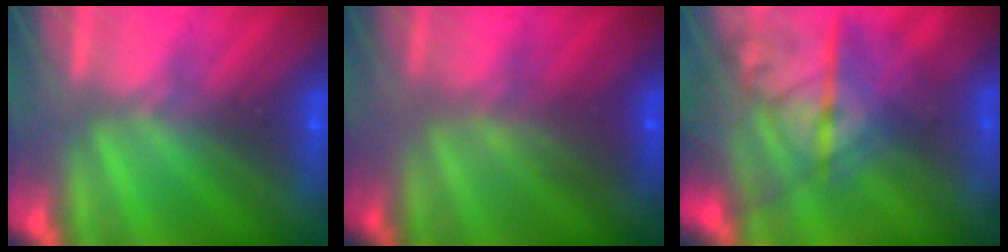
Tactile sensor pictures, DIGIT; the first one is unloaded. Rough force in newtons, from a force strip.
{"total": 2.1}
{"total": 7.8}